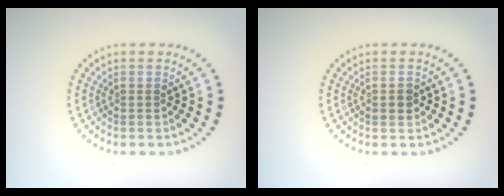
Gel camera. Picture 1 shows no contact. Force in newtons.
{"total": 1.5, "press": 1.5, "slide": 0.1}